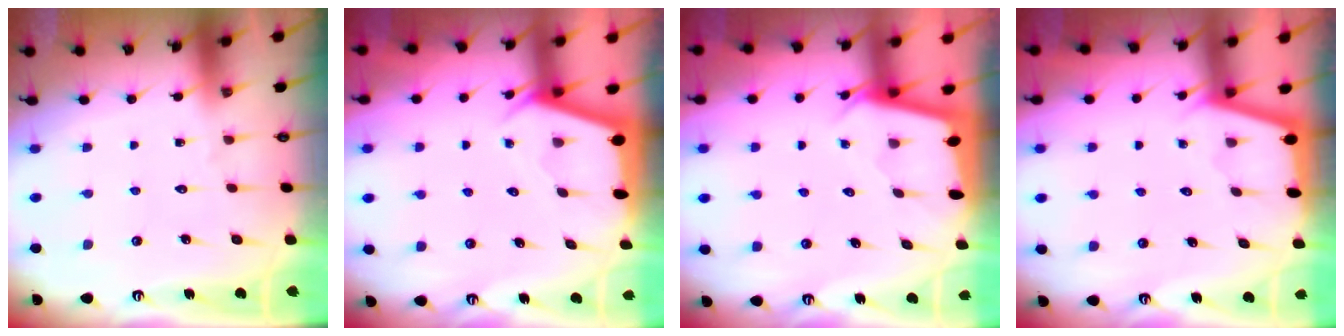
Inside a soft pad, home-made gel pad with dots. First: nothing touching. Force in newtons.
{"total": 2.2, "press": 2.2, "slide": 0.3}
{"total": 2.0, "press": 2.0, "slide": 0.3}
{"total": 2.0, "press": 2.0, "slide": 0.3}